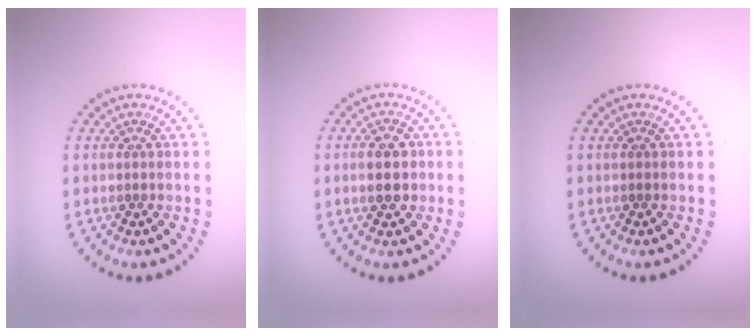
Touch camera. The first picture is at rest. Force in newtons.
{"total": 2.9, "press": 2.9, "slide": 0.0}
{"total": 0.0}